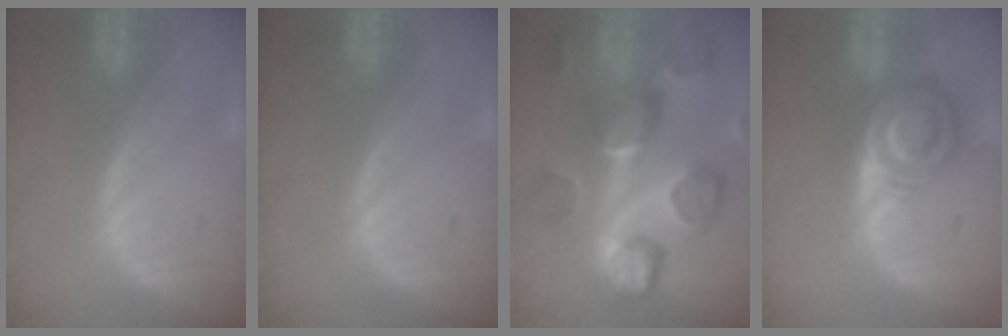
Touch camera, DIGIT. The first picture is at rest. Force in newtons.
{"total": 0.0}
{"total": 12.4, "press": 11.1, "slide": 5.6}
{"total": 6.0, "press": 6.0, "slide": 0.9}